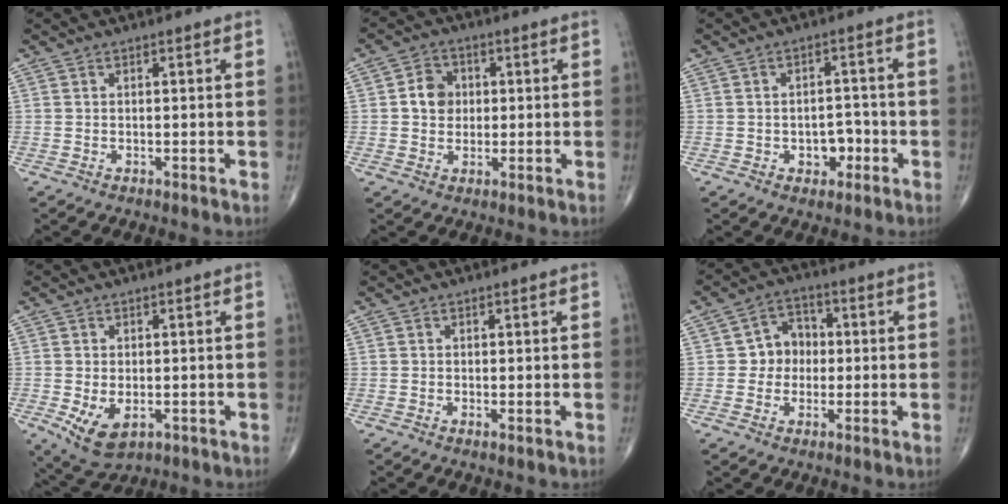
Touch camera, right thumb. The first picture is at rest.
{"total": 5.5, "force": [0.6, 4.7, 2.8], "torque": [-0.026, 0.007, 0.004]}
{"total": 4.7, "force": [-1.6, 3.3, 2.9], "torque": [-0.015, 0.019, -0.020]}
{"total": 6.7, "force": [-1.6, 4.0, 5.1], "torque": [-0.090, -0.011, -0.015]}
{"total": 0.5, "force": [-0.1, 0.2, 0.5], "torque": [-0.011, -0.003, -0.003]}
{"total": 6.5, "force": [-0.1, 5.8, 2.9], "torque": [-0.009, 0.018, -0.012]}